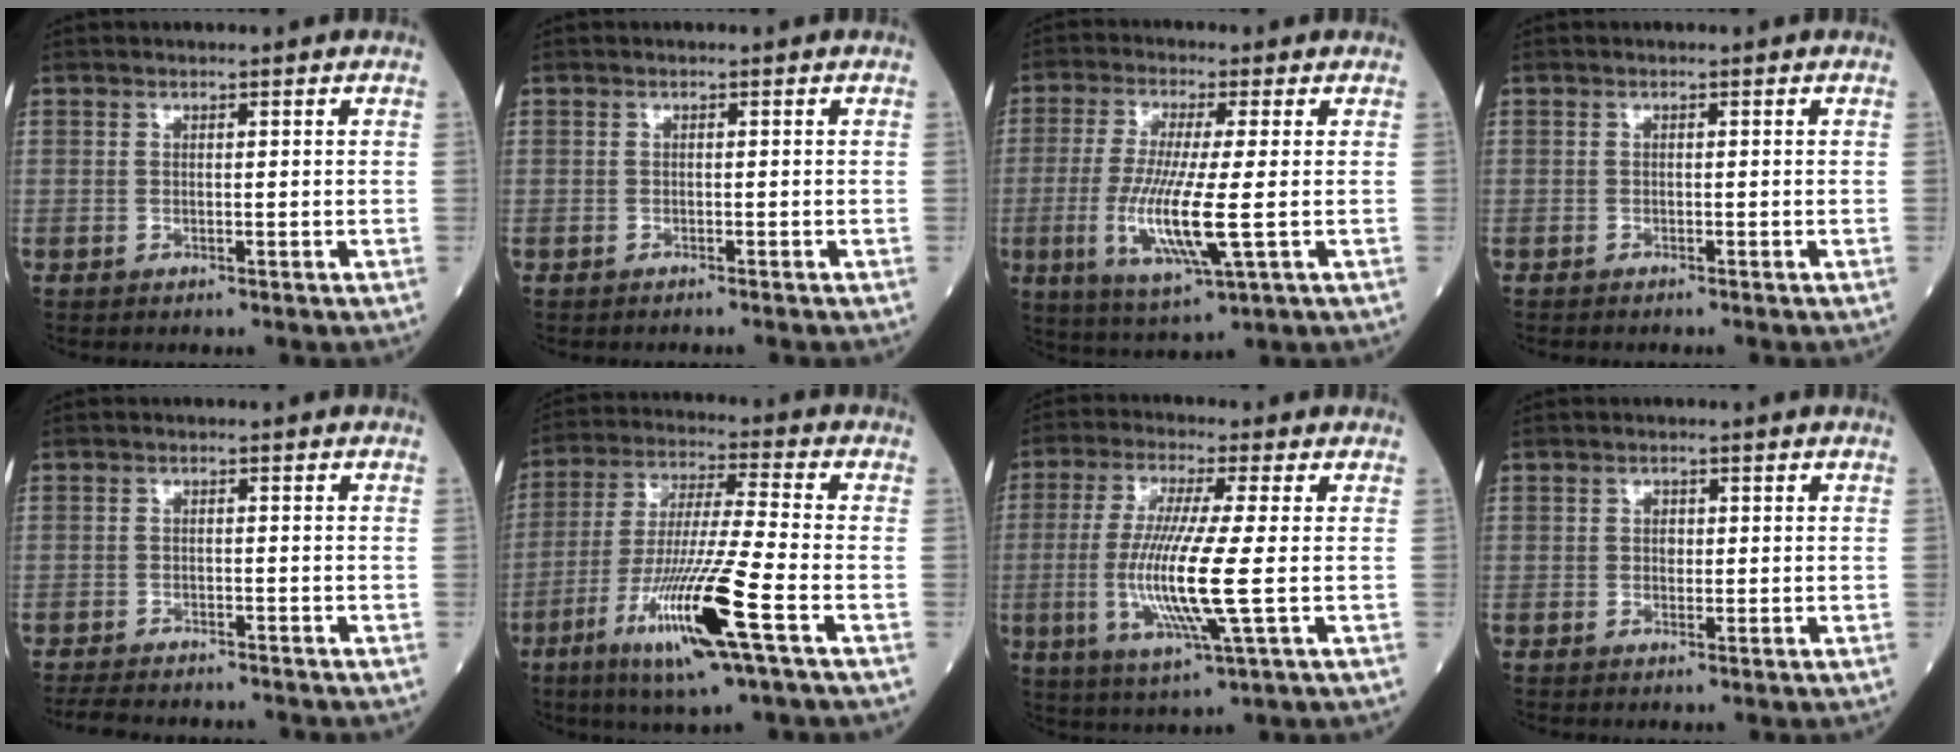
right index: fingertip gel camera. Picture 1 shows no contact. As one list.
[{"total": 1.2, "force": [-1.2, -0.1, 0.4], "torque": [-0.004, -0.001, -0.016]}, {"total": 11.0, "force": [-1.8, 0.7, 10.8], "torque": [-0.228, -0.026, -0.037]}, {"total": 1.1, "force": [-1.0, -0.1, 0.3], "torque": [-0.003, -0.002, -0.016]}, {"total": 8.7, "force": [-8.1, 1.5, 2.9], "torque": [-0.044, -0.014, -0.120]}, {"total": 15.5, "force": [-6.7, -0.2, 14.0], "torque": [-0.281, -0.025, -0.123]}, {"total": 12.0, "force": [-1.6, -0.1, 11.9], "torque": [-0.252, -0.020, -0.037]}, {"total": 1.2, "force": [0.1, 0.9, 0.7], "torque": [-0.009, 0.002, 0.000]}]